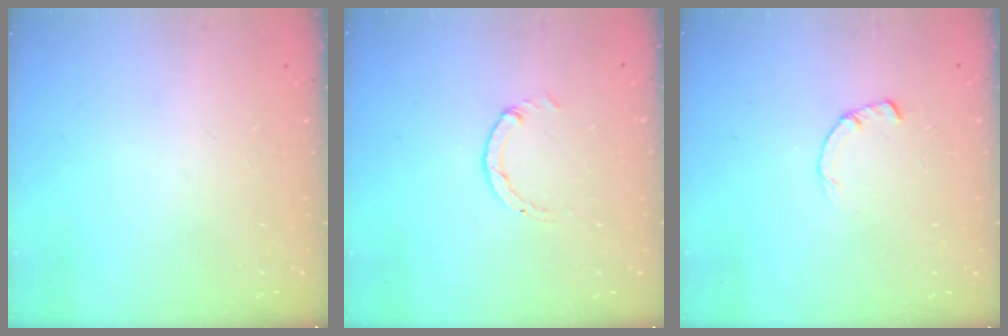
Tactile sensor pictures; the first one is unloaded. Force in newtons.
{"total": 1.1, "press": 1.1, "slide": 0.2}
{"total": 0.8, "press": 0.8, "slide": 0.2}